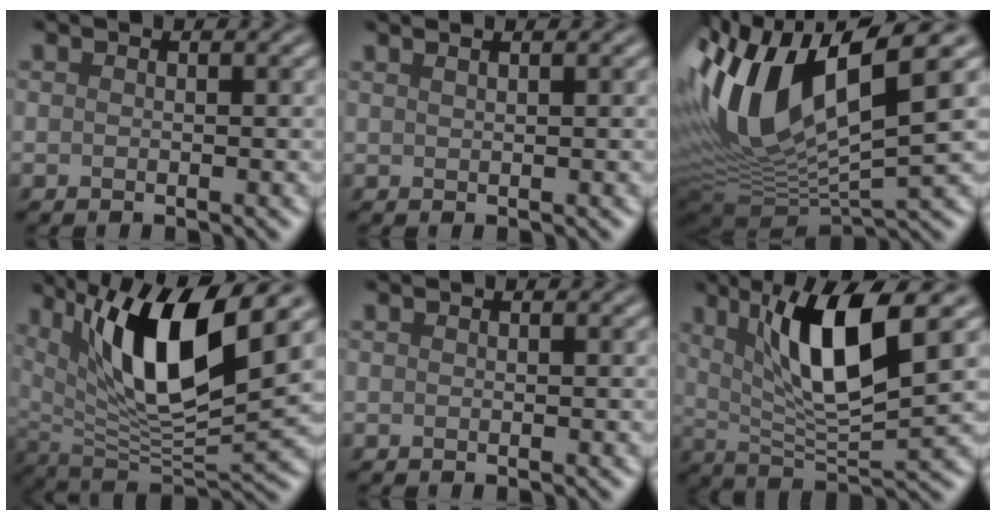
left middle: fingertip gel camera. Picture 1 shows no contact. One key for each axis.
{"total": 1.4, "fx": 1.0, "fy": 0.5, "fz": 0.8, "tx": -0.001, "ty": 0.000, "tz": 0.005}
{"total": 13.5, "fx": 3.5, "fy": 5.4, "fz": 11.9, "tx": -0.242, "ty": 0.000, "tz": 0.067}
{"total": 11.7, "fx": 4.5, "fy": 3.5, "fz": 10.2, "tx": -0.172, "ty": -0.010, "tz": 0.085}
{"total": 0.0}
{"total": 9.0, "fx": 3.0, "fy": 2.2, "fz": 8.2, "tx": -0.136, "ty": -0.011, "tz": 0.054}